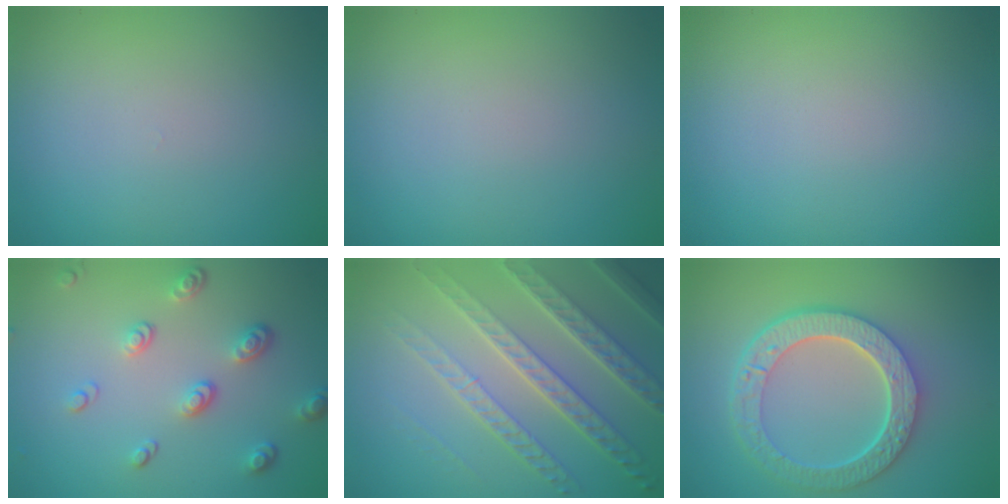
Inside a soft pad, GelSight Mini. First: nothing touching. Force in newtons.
{"total": 0.0}
{"total": 0.0}
{"total": 3.4, "press": 2.6, "slide": 2.1}
{"total": 7.8, "press": 5.4, "slide": 5.6}
{"total": 6.4, "press": 4.9, "slide": 4.1}